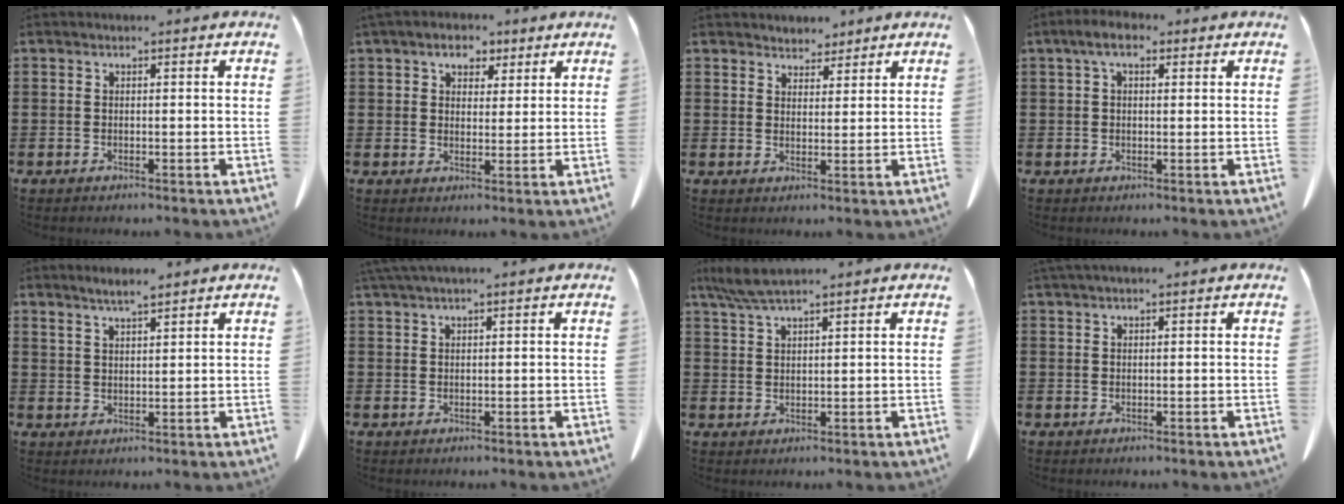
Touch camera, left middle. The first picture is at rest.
{"total": 4.4, "force": [2.9, 3.0, 1.5], "torque": [-0.040, 0.010, 0.049]}
{"total": 3.5, "force": [3.2, 1.2, -0.3], "torque": [-0.006, -0.004, 0.063]}
{"total": 4.0, "force": [1.9, 1.6, 3.1], "torque": [-0.066, 0.010, 0.033]}
{"total": 2.7, "force": [2.4, 0.0, 1.1], "torque": [-0.027, 0.000, 0.044]}
{"total": 1.5, "force": [1.2, -0.1, 0.8], "torque": [-0.019, -0.001, 0.024]}
{"total": 4.4, "force": [3.5, 0.3, 2.7], "torque": [-0.060, -0.005, 0.066]}
{"total": 0.8, "force": [0.6, 0.0, 0.5], "torque": [-0.012, 0.001, 0.012]}